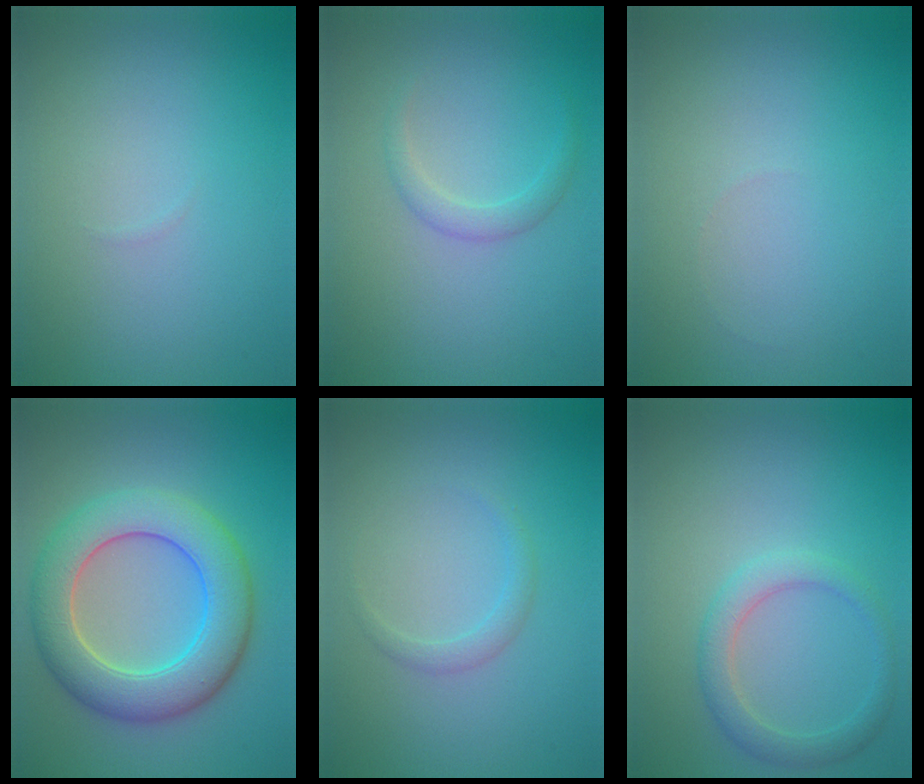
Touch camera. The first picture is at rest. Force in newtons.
{"total": 1.5, "press": 1.5, "slide": 0.0}
{"total": 0.0}
{"total": 7.9, "press": 7.9, "slide": 0.6}
{"total": 1.2, "press": 1.1, "slide": 0.2}
{"total": 2.6, "press": 2.6, "slide": 0.2}